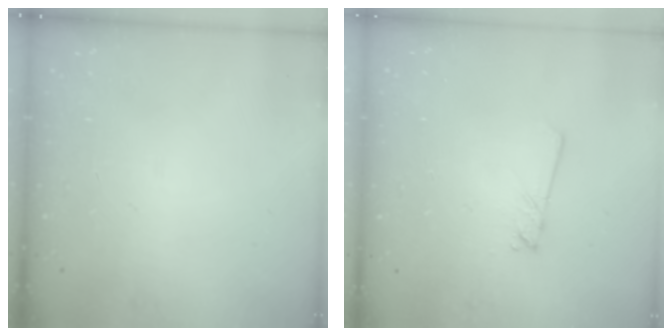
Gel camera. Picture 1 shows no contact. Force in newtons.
{"total": 2.0, "press": 2.0, "slide": 0.2}